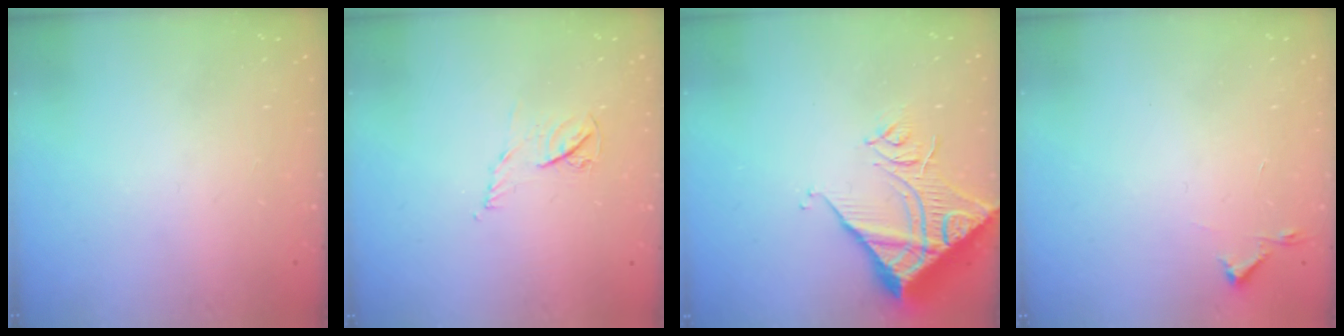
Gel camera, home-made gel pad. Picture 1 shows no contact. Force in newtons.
{"total": 4.4, "press": 4.3, "slide": 0.6}
{"total": 13.9, "press": 13.8, "slide": 1.7}
{"total": 2.7, "press": 2.6, "slide": 0.4}